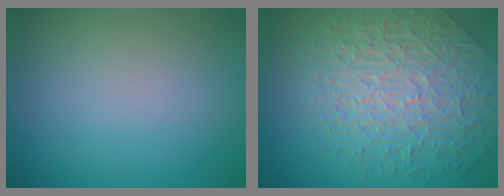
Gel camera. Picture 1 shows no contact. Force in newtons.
{"total": 7.2, "press": 5.8, "slide": 4.2}